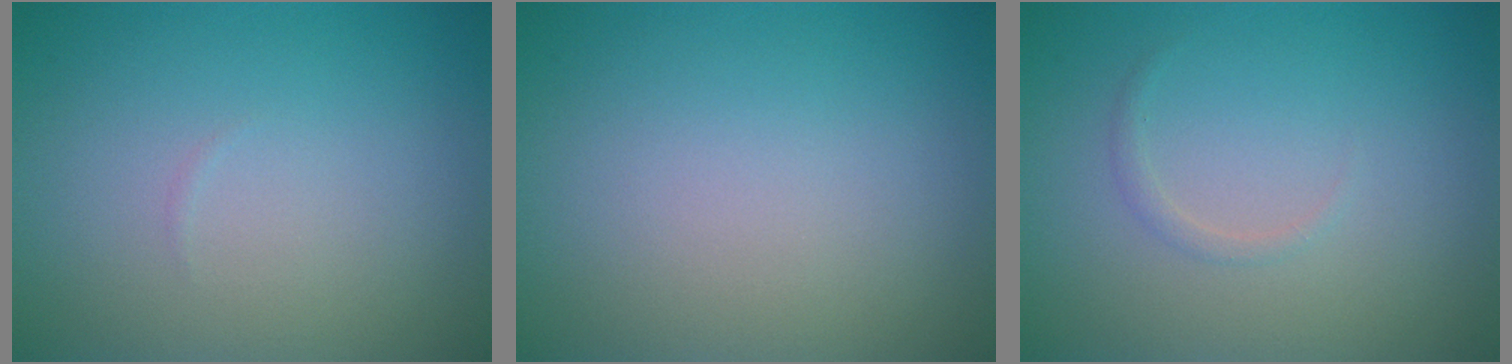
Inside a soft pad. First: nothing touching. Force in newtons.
{"total": 0.0}
{"total": 0.7, "press": 0.7, "slide": 0.1}